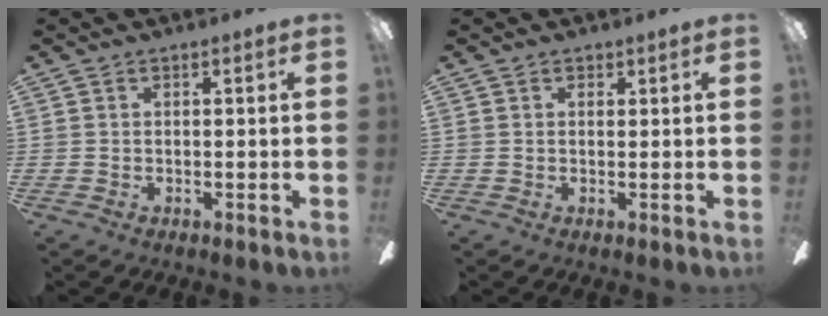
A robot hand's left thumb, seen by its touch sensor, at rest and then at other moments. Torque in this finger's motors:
{"motor_torque": [0.09, -0.07, -0.27, 0.13, -0.01]}